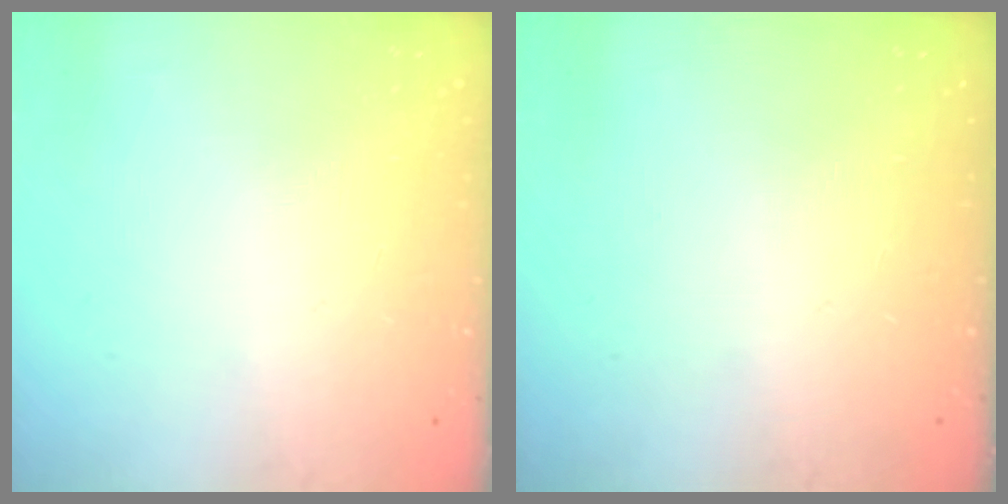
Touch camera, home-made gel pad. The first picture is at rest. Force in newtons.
{"total": 0.0}